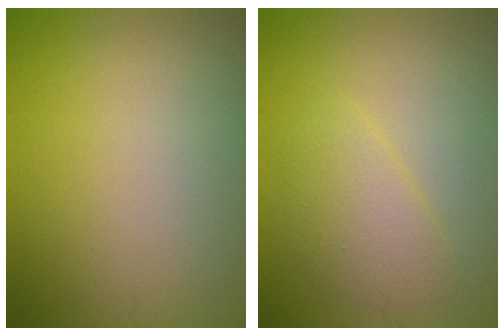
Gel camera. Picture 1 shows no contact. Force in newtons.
{"total": 2.8, "press": 2.7, "slide": 0.2}